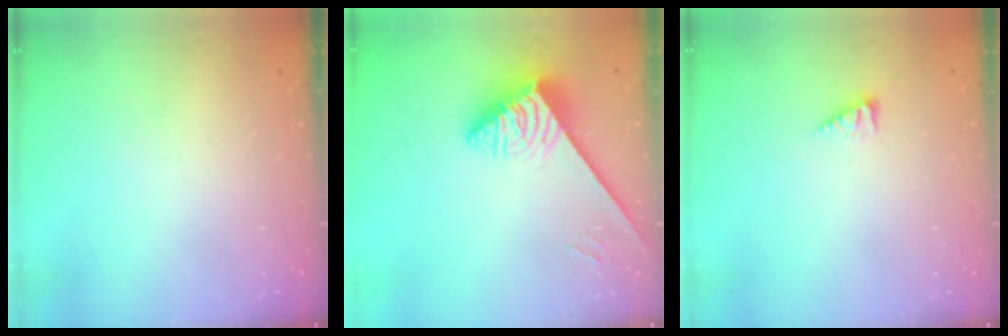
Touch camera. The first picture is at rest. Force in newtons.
{"total": 3.7, "press": 3.7, "slide": 0.6}
{"total": 2.9, "press": 2.9, "slide": 0.3}